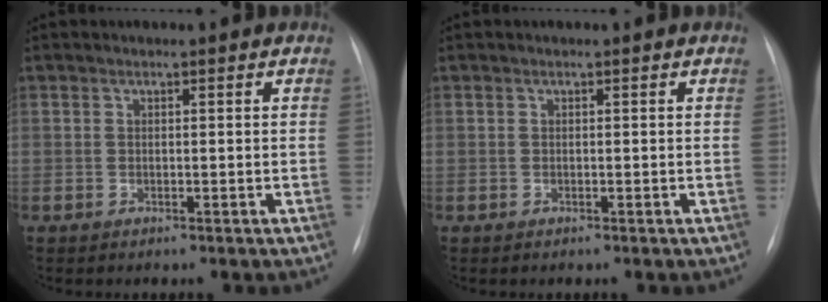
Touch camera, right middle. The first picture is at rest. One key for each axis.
{"total": 0.0}